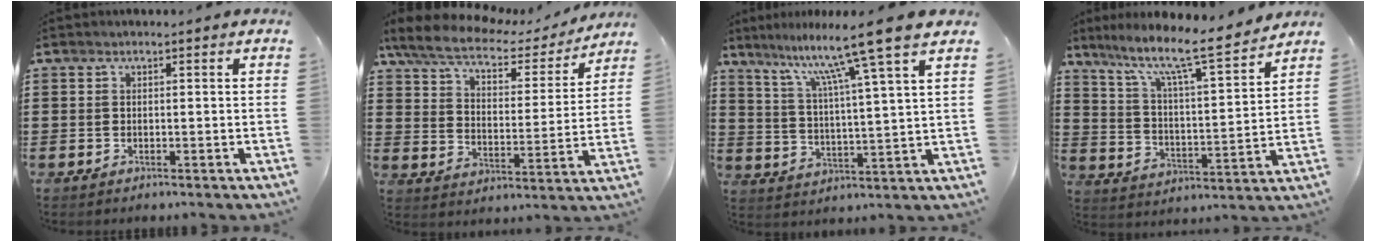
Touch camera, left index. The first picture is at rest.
{"total": 7.1, "force": [5.7, 2.2, 3.7], "torque": [-0.094, -0.025, 0.095]}
{"total": 11.5, "force": [8.6, -1.3, 7.5], "torque": [-0.164, -0.041, 0.133]}
{"total": 10.0, "force": [8.1, 0.8, 5.8], "torque": [-0.127, -0.059, 0.127]}